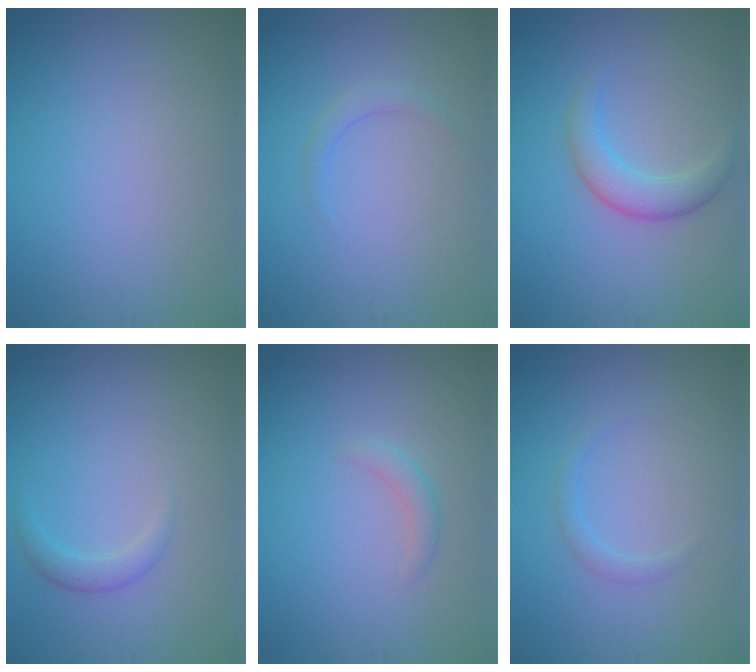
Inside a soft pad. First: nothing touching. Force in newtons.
{"total": 1.1, "press": 1.1, "slide": 0.1}
{"total": 3.0, "press": 3.0, "slide": 0.1}
{"total": 1.5, "press": 1.5, "slide": 0.0}
{"total": 1.2, "press": 1.2, "slide": 0.0}
{"total": 1.1, "press": 1.1, "slide": 0.1}